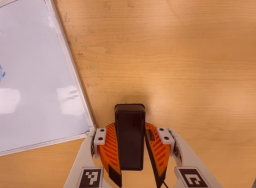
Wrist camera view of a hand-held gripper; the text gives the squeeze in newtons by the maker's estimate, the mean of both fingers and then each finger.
{"total": 9.6, "left": 7.3, "right": 11.9}